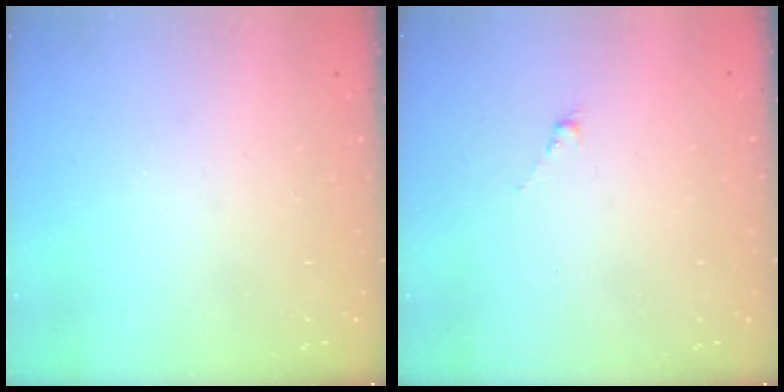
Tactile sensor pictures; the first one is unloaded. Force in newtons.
{"total": 0.5, "press": 0.3, "slide": 0.4}